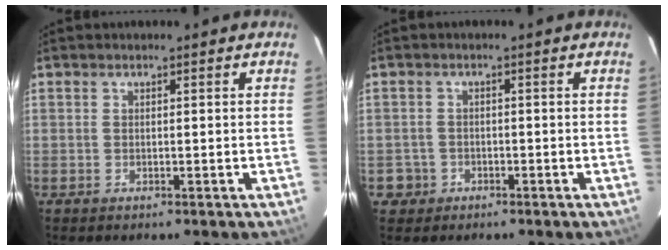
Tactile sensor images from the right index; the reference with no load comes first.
{"total": 3.2, "force": [-1.3, 2.9, 0.2], "torque": [-0.011, 0.016, -0.018]}